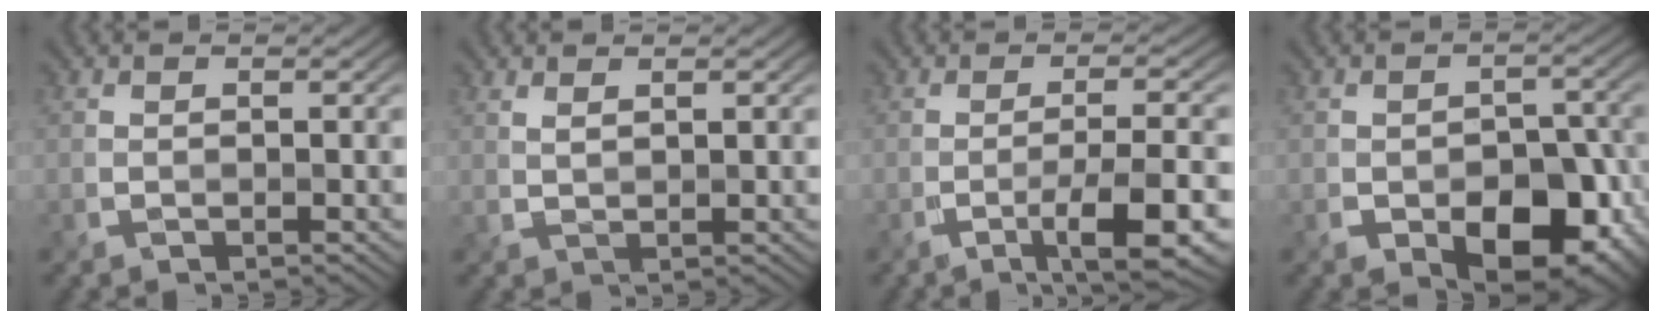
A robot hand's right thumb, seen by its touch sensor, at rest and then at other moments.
{"total": 1.2, "force": [1.0, 0.2, 0.6], "torque": [-0.012, 0.003, 0.019]}
{"total": 8.0, "force": [-3.8, 1.5, 6.9], "torque": [-0.107, 0.001, -0.055]}
{"total": 9.9, "force": [-4.3, 6.0, 6.7], "torque": [-0.101, -0.023, -0.046]}